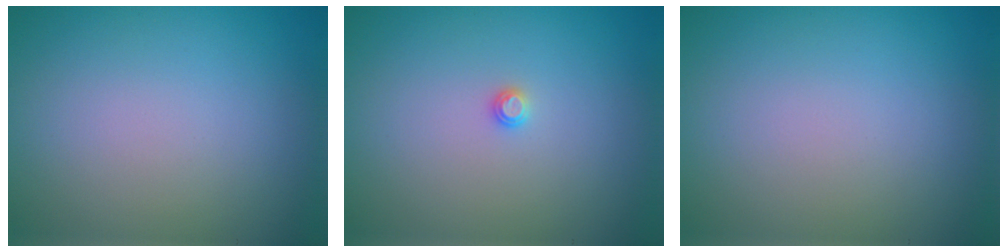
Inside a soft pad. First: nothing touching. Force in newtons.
{"total": 0.6, "press": 0.6, "slide": 0.2}
{"total": 0.0}